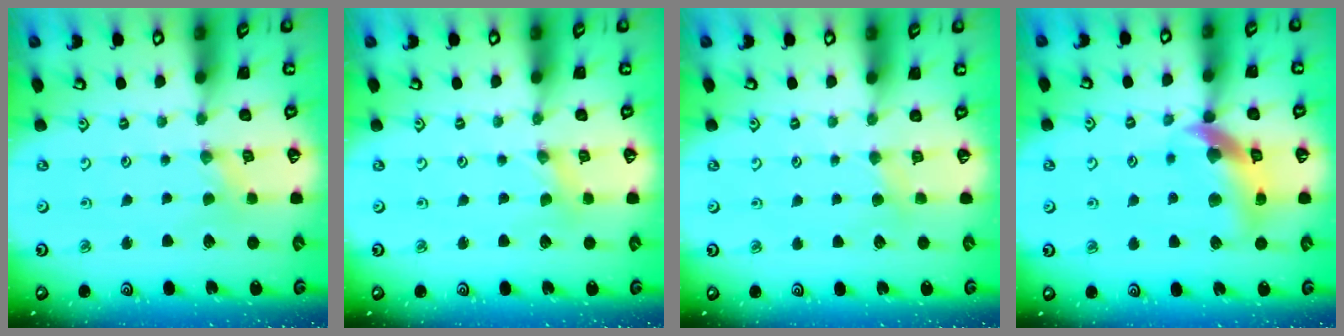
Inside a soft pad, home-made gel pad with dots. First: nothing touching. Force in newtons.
{"total": 0.0}
{"total": 2.8, "press": 2.8, "slide": 0.5}
{"total": 13.9, "press": 13.8, "slide": 1.9}